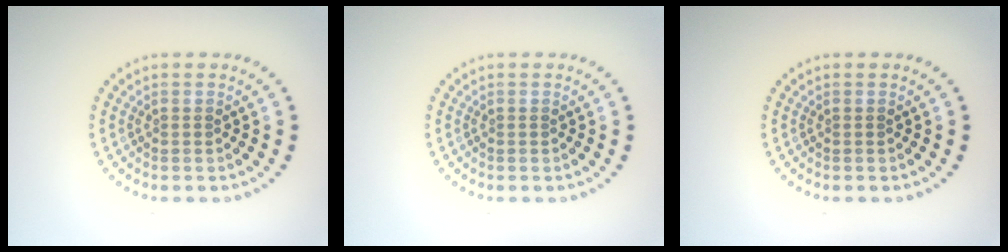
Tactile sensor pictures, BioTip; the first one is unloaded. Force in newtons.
{"total": 0.0}
{"total": 0.0}